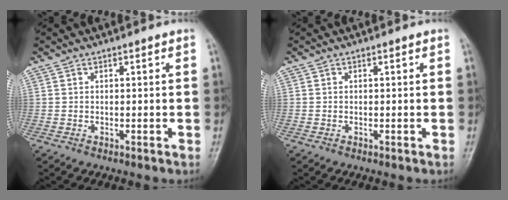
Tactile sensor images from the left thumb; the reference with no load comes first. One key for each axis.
{"total": 0.0}